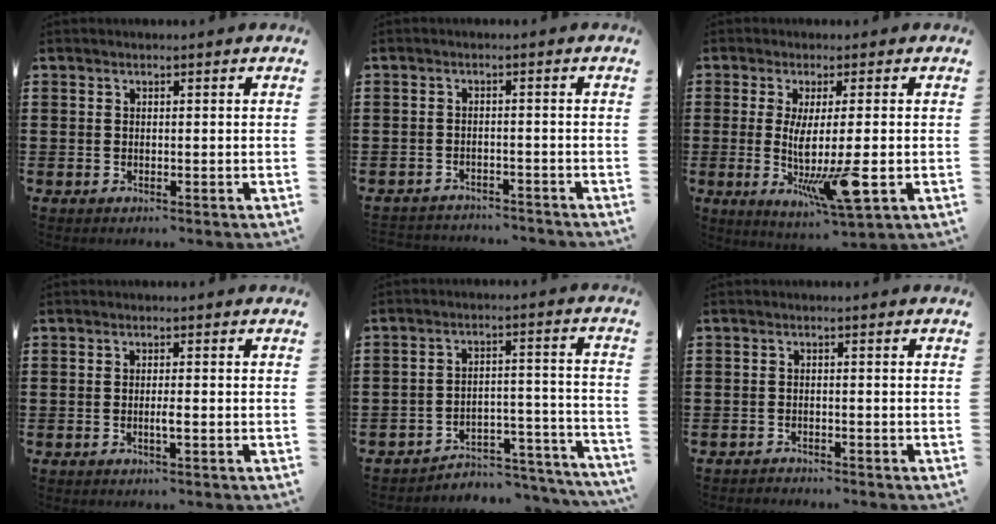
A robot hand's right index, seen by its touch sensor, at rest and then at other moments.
{"total": 2.4, "force": [-2.4, 0.2, -0.2], "torque": [-0.004, 0.001, -0.053]}
{"total": 9.0, "force": [-1.1, 0.9, 8.9], "torque": [-0.184, -0.030, -0.023]}
{"total": 1.6, "force": [-0.4, 0.0, 1.5], "torque": [-0.034, -0.006, -0.009]}
{"total": 3.8, "force": [-3.5, 1.1, 1.1], "torque": [-0.023, 0.002, -0.076]}
{"total": 1.3, "force": [-1.2, 0.2, -0.1], "torque": [-0.003, 0.004, -0.028]}